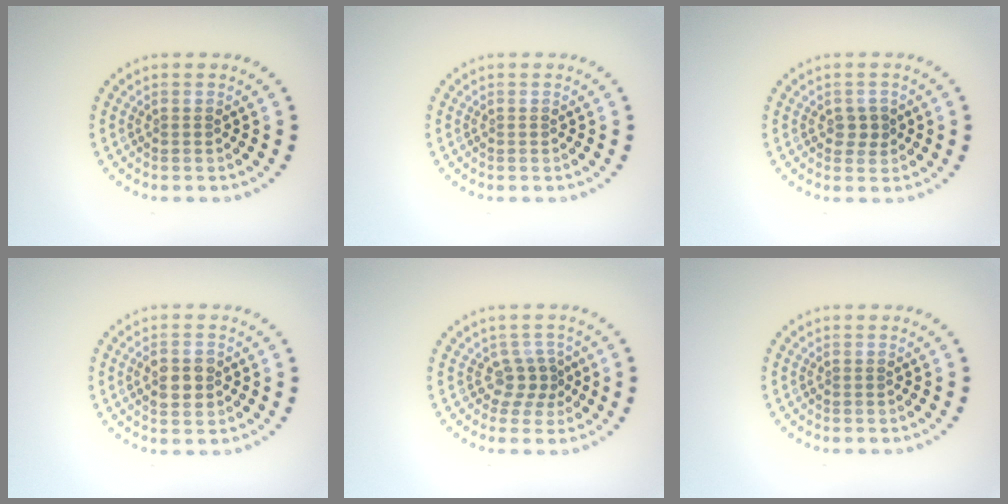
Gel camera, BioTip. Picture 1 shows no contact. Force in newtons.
{"total": 0.0}
{"total": 1.5, "press": 1.4, "slide": 0.4}
{"total": 2.9, "press": 2.9, "slide": 0.1}
{"total": 2.2, "press": 1.5, "slide": 1.6}
{"total": 0.0}